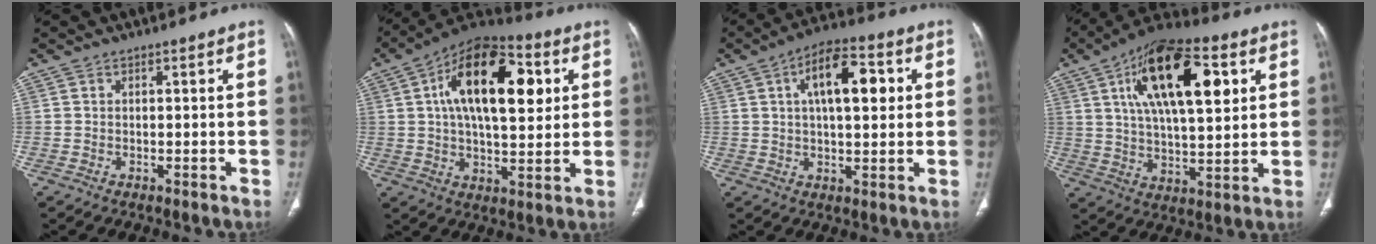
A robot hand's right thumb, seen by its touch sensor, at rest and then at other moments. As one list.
[{"total": 21.6, "force": [5.5, 10.5, 18.0], "torque": [-0.264, 0.007, 0.077]}, {"total": 12.8, "force": [3.3, 5.8, 11.0], "torque": [-0.158, 0.011, 0.047]}, {"total": 21.6, "force": [7.6, 9.2, 18.0], "torque": [-0.280, -0.010, 0.121]}]